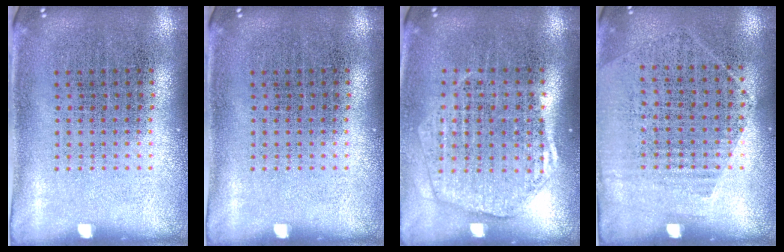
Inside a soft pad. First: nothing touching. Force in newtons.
{"total": 0.0}
{"total": 1.9, "press": 1.7, "slide": 0.8}
{"total": 1.2, "press": 1.0, "slide": 0.6}